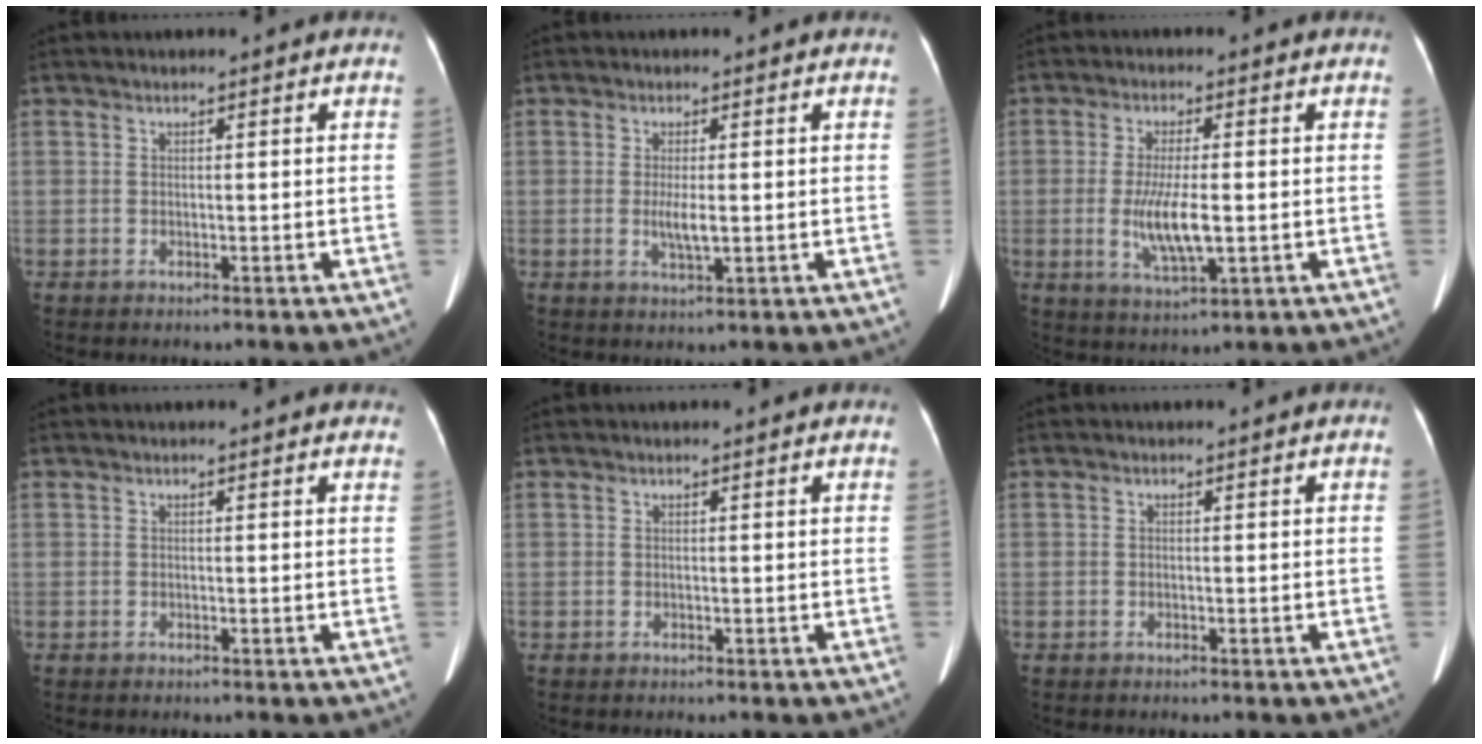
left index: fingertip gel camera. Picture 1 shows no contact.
{"total": 2.9, "force": [-0.3, 0.5, 2.8], "torque": [-0.058, -0.005, -0.003]}
{"total": 7.1, "force": [-0.9, 1.6, 6.8], "torque": [-0.140, -0.014, -0.016]}
{"total": 2.3, "force": [2.1, 0.8, 0.6], "torque": [-0.005, 0.004, 0.003]}
{"total": 0.8, "force": [0.7, 0.1, 0.2], "torque": [-0.007, 0.010, 0.003]}
{"total": 0.0}